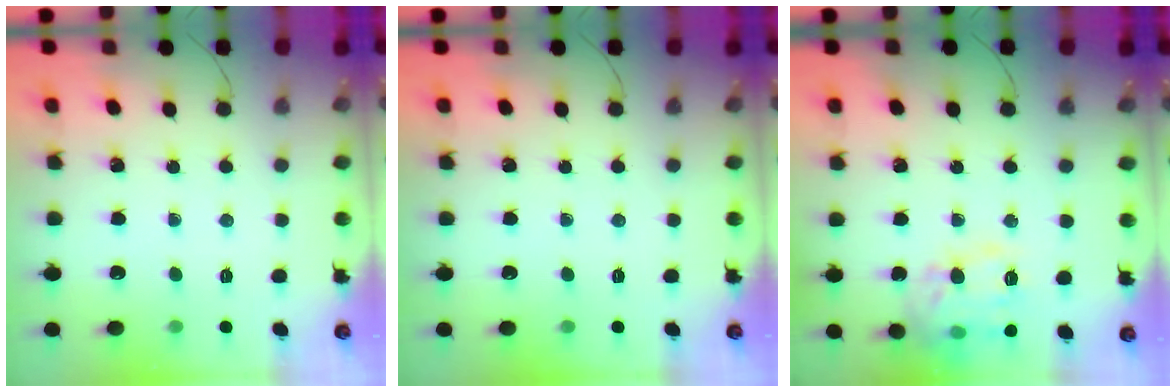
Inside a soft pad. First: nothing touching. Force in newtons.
{"total": 0.0}
{"total": 15.1, "press": 15.1, "slide": 0.7}